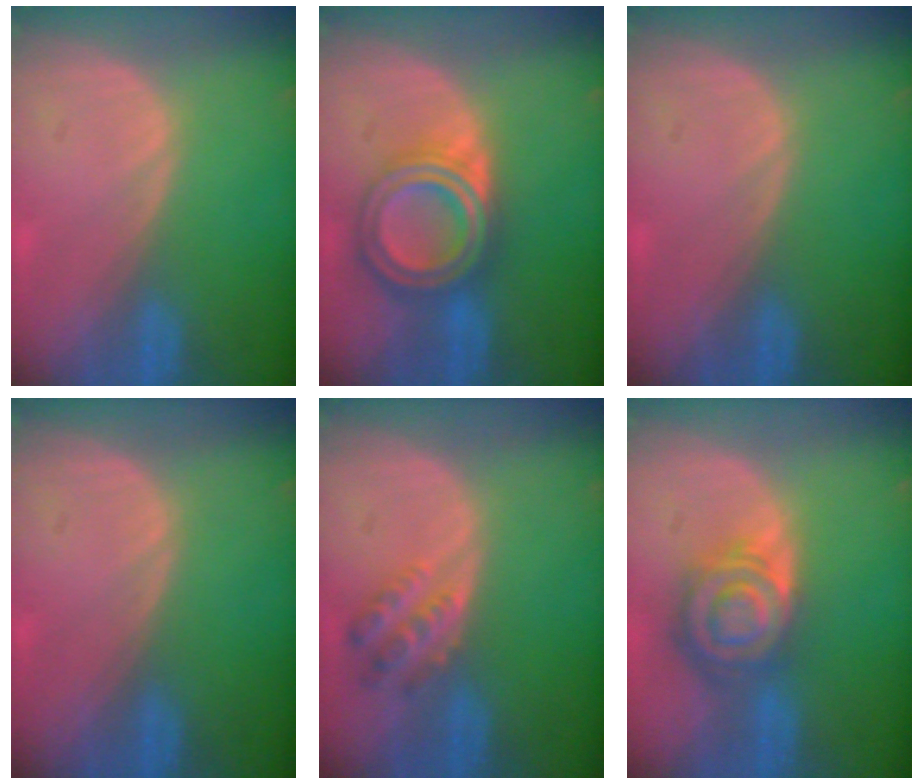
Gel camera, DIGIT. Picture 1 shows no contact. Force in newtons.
{"total": 7.7, "press": 7.7, "slide": 0.5}
{"total": 0.0}
{"total": 0.0}
{"total": 4.4, "press": 4.2, "slide": 1.3}
{"total": 8.4, "press": 7.2, "slide": 4.3}